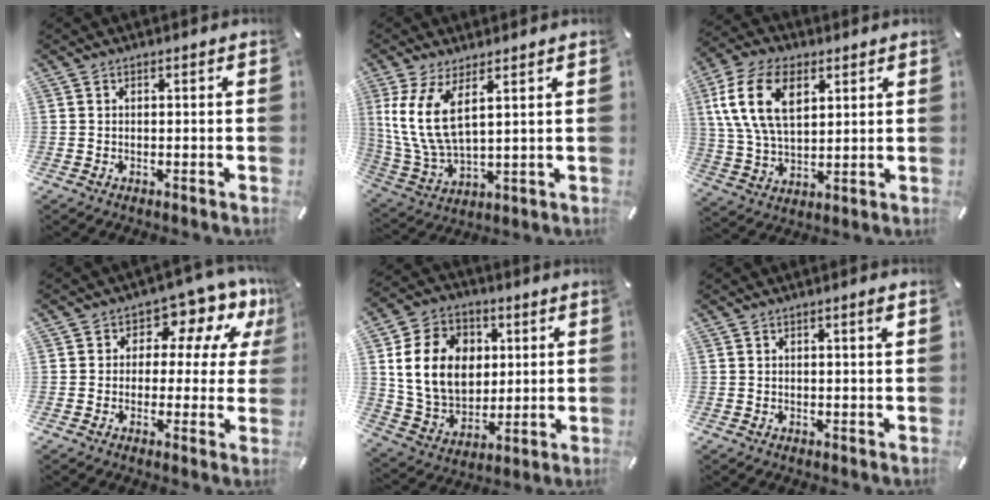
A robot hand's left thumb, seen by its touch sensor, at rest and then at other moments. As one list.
[{"total": 10.9, "force": [4.5, 4.9, 8.7], "torque": [-0.207, -0.020, 0.086]}, {"total": 14.4, "force": [5.2, 8.9, 10.0], "torque": [-0.236, 0.000, 0.091]}, {"total": 10.2, "force": [5.0, 6.5, 6.1], "torque": [-0.081, -0.036, 0.088]}, {"total": 16.3, "force": [3.2, 13.3, 9.0], "torque": [-0.176, 0.005, 0.061]}, {"total": 1.6, "force": [0.8, 0.2, 1.4], "torque": [-0.028, 0.001, 0.012]}]